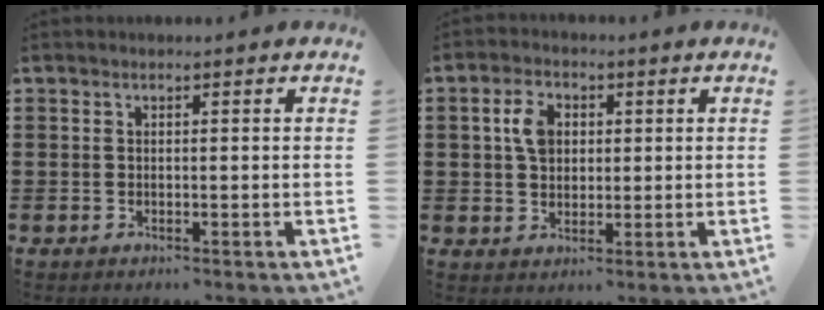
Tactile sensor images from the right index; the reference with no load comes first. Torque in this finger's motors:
{"motor_torque": [0.24, -0.03, 0.19, 0.05]}